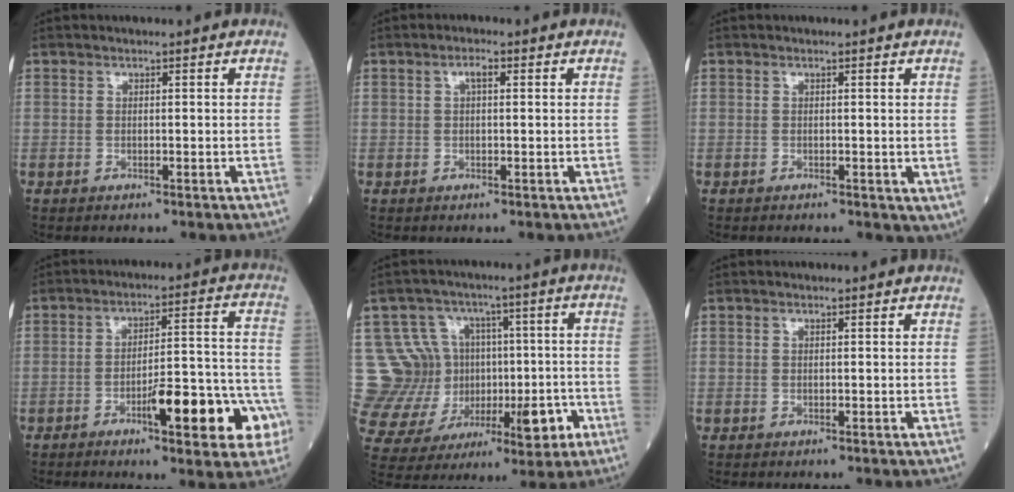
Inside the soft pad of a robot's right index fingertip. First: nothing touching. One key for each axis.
{"total": 1.6, "fx": 0.6, "fy": 0.6, "fz": 1.4, "tx": -0.026, "ty": 0.009, "tz": 0.013}
{"total": 1.2, "fx": 0.5, "fy": 0.7, "fz": 0.8, "tx": -0.012, "ty": -0.003, "tz": 0.012}
{"total": 13.8, "fx": -5.7, "fy": 2.7, "fz": 12.2, "tx": -0.157, "ty": 0.023, "tz": -0.071}
{"total": 15.1, "fx": -0.6, "fy": 11.6, "fz": 9.6, "tx": -0.179, "ty": 0.054, "tz": 0.026}
{"total": 0.0}